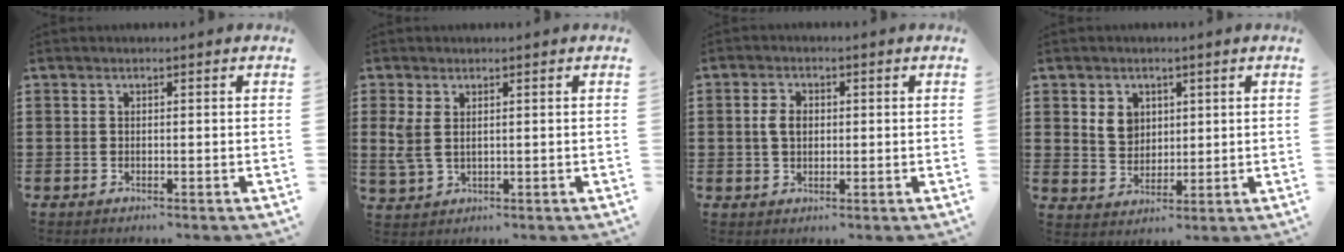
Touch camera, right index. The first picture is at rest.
{"total": 3.5, "force": [0.9, 1.9, 2.7], "torque": [-0.074, 0.001, 0.013]}
{"total": 2.9, "force": [0.2, 1.9, 2.2], "torque": [-0.054, 0.006, 0.000]}
{"total": 4.0, "force": [1.6, 3.3, 1.6], "torque": [-0.043, 0.012, 0.028]}